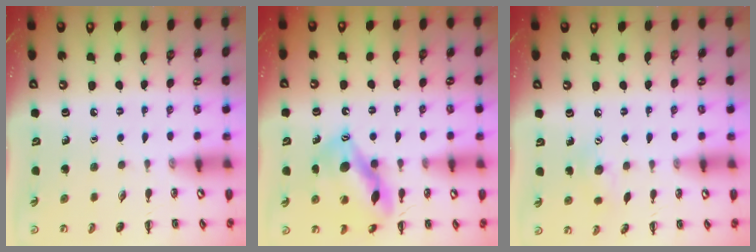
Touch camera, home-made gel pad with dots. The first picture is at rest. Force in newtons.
{"total": 14.1, "press": 13.7, "slide": 3.3}
{"total": 7.0, "press": 6.9, "slide": 1.4}